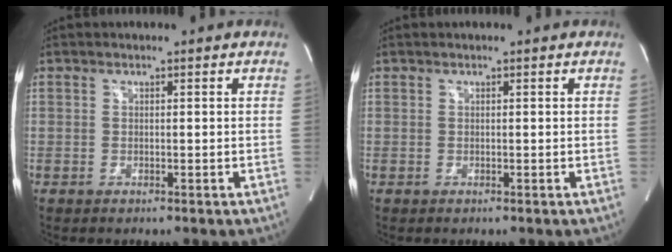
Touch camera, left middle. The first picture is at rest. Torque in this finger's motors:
{"motor_torque": [0.00, 0.01, 0.00, 0.00]}